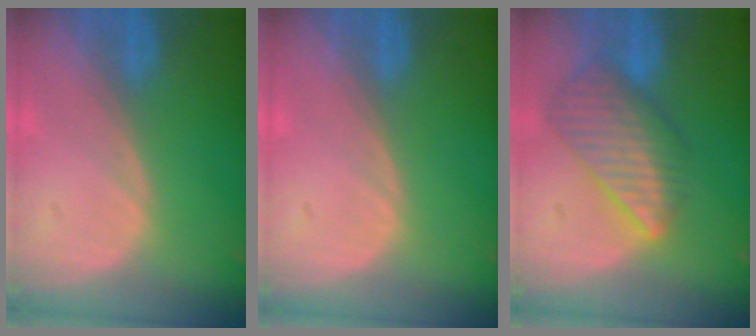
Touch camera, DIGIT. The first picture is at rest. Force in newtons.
{"total": 0.5, "press": 0.1, "slide": 0.5}
{"total": 8.5, "press": 7.5, "slide": 4.2}